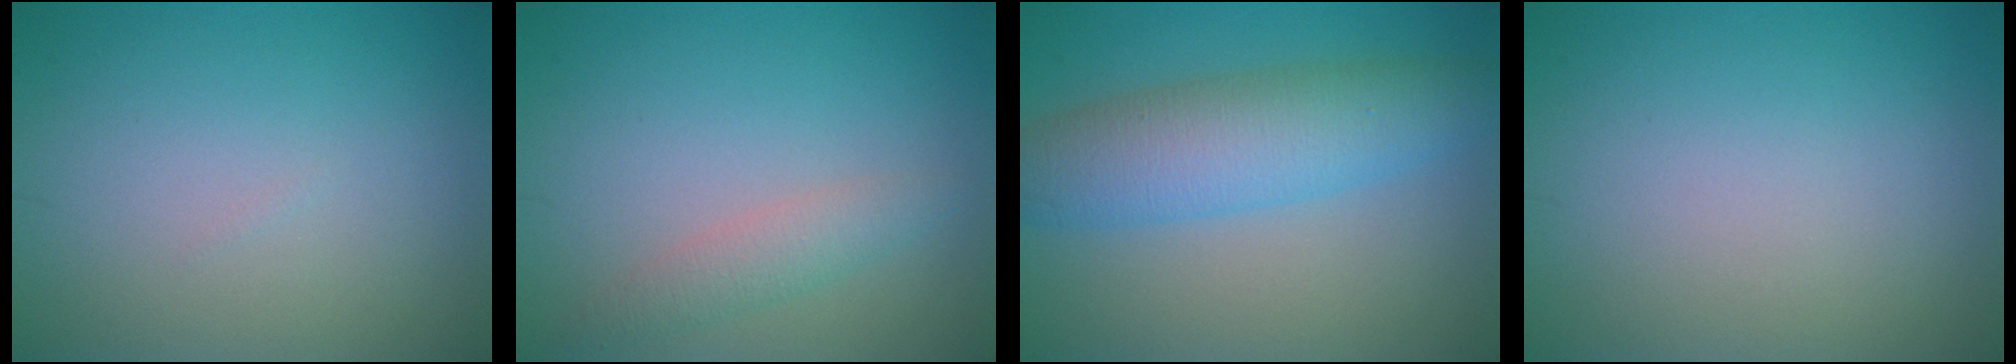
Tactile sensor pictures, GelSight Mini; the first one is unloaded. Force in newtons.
{"total": 2.0, "press": 2.0, "slide": 0.1}
{"total": 6.6, "press": 6.6, "slide": 0.1}
{"total": 0.0}